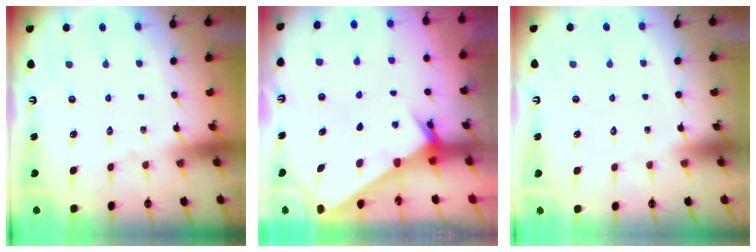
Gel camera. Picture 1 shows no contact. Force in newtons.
{"total": 2.4, "press": 2.3, "slide": 0.2}
{"total": 1.6, "press": 1.6, "slide": 0.1}